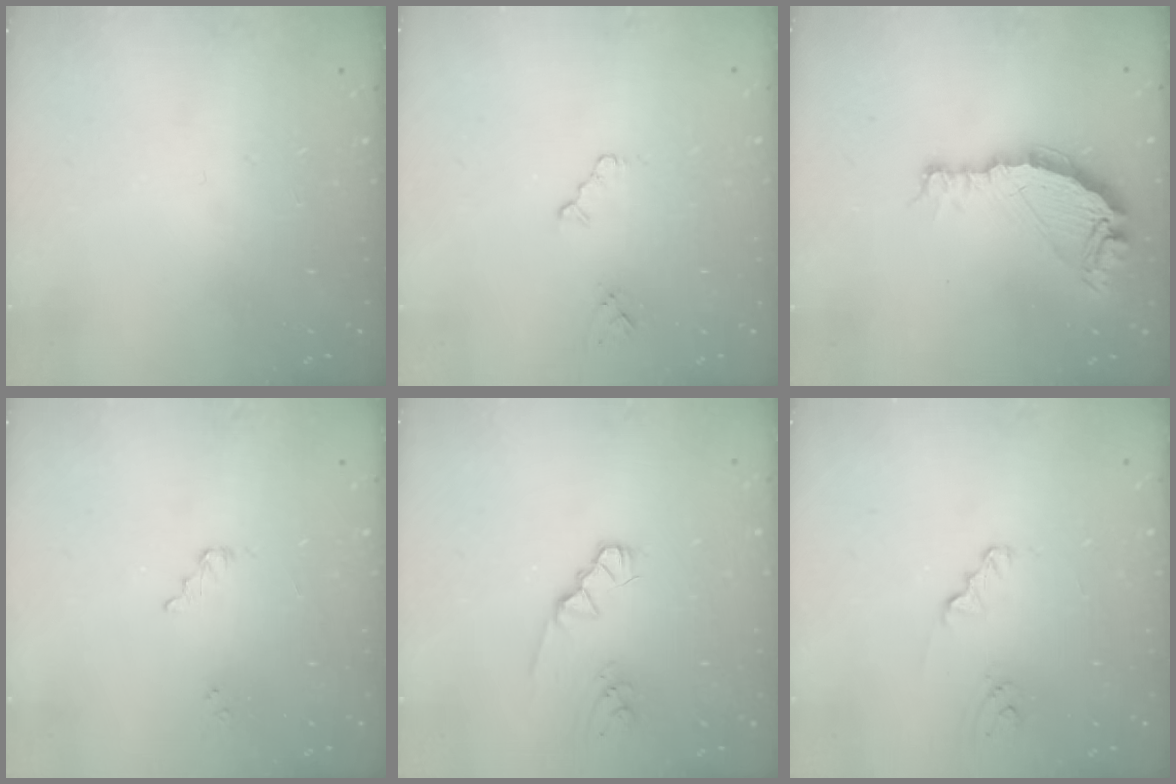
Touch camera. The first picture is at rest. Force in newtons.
{"total": 2.9, "press": 2.9, "slide": 0.5}
{"total": 15.1, "press": 15.1, "slide": 0.2}
{"total": 2.5, "press": 2.5, "slide": 0.1}
{"total": 2.5, "press": 2.5, "slide": 0.3}
{"total": 2.2, "press": 2.2, "slide": 0.3}